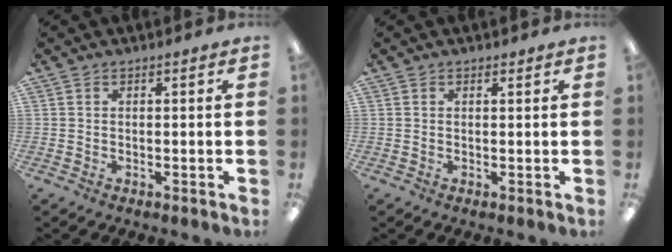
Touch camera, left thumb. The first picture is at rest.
{"total": 0.8, "force": [0.6, 0.4, 0.3], "torque": [0.002, -0.003, 0.010]}